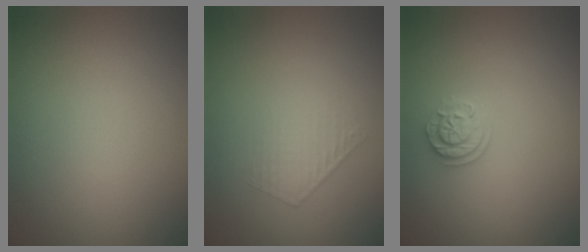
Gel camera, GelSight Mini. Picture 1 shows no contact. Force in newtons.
{"total": 1.0, "press": 0.4, "slide": 0.9}
{"total": 1.9, "press": 1.7, "slide": 0.8}